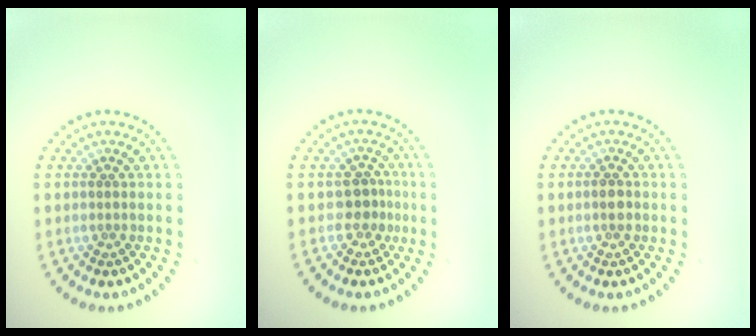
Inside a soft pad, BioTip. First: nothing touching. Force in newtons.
{"total": 2.1, "press": 1.6, "slide": 1.4}
{"total": 1.2, "press": 1.2, "slide": 0.3}